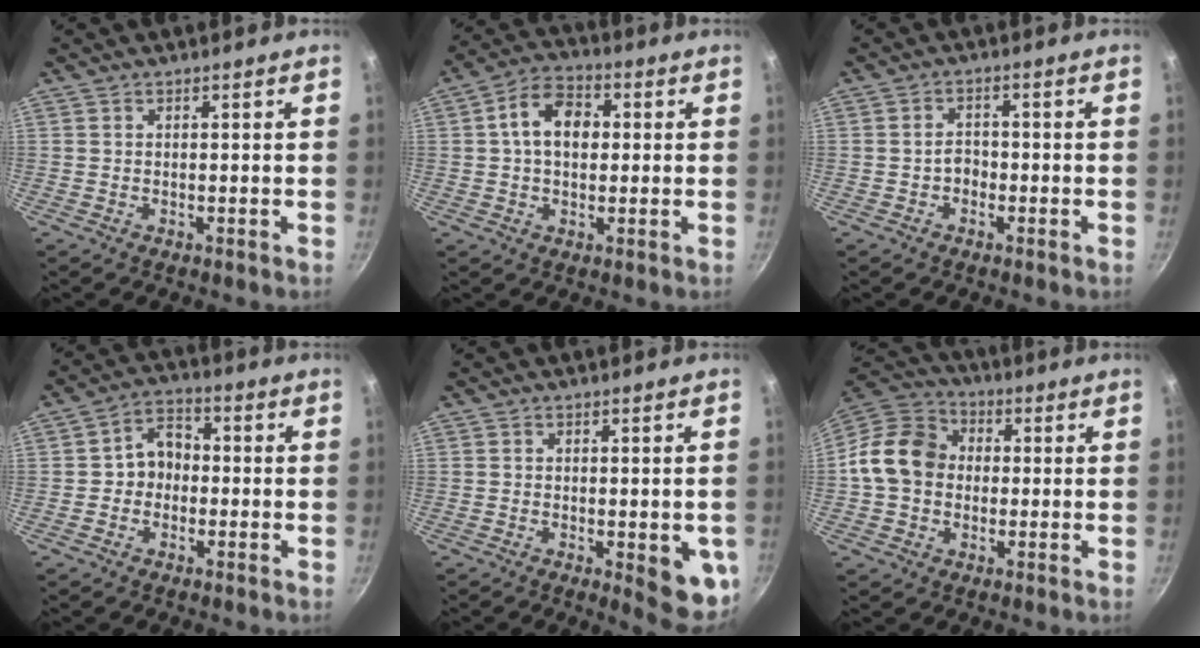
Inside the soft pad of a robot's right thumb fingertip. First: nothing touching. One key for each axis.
{"total": 9.9, "fx": 1.3, "fy": 6.8, "fz": 7.0, "tx": -0.093, "ty": 0.020, "tz": 0.008}
{"total": 2.7, "fx": -1.0, "fy": 2.1, "fz": 1.4, "tx": -0.005, "ty": 0.016, "tz": -0.017}
{"total": 6.1, "fx": -0.8, "fy": 5.1, "fz": 3.3, "tx": -0.018, "ty": 0.022, "tz": -0.024}
{"total": 8.9, "fx": -2.1, "fy": 3.2, "fz": 8.1, "tx": -0.070, "ty": 0.001, "tz": -0.021}
{"total": 13.0, "fx": -0.1, "fy": 10.8, "fz": 7.3, "tx": -0.098, "ty": 0.029, "tz": -0.024}